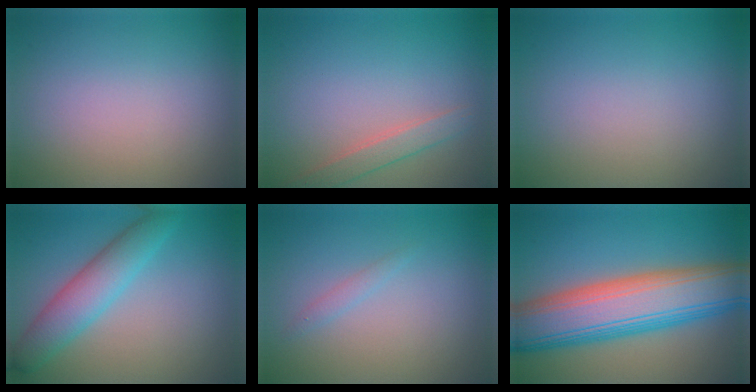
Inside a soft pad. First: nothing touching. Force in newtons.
{"total": 1.9, "press": 1.9, "slide": 0.1}
{"total": 0.0}
{"total": 4.7, "press": 4.7, "slide": 0.1}
{"total": 0.8, "press": 0.8, "slide": 0.1}
{"total": 11.4, "press": 11.3, "slide": 0.6}